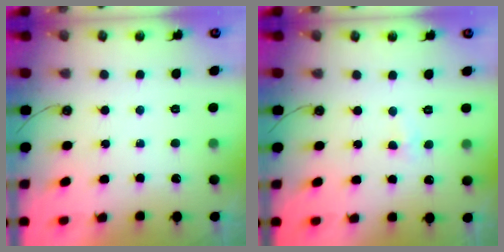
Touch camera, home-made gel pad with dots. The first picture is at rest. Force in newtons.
{"total": 2.7, "press": 2.0, "slide": 1.8}